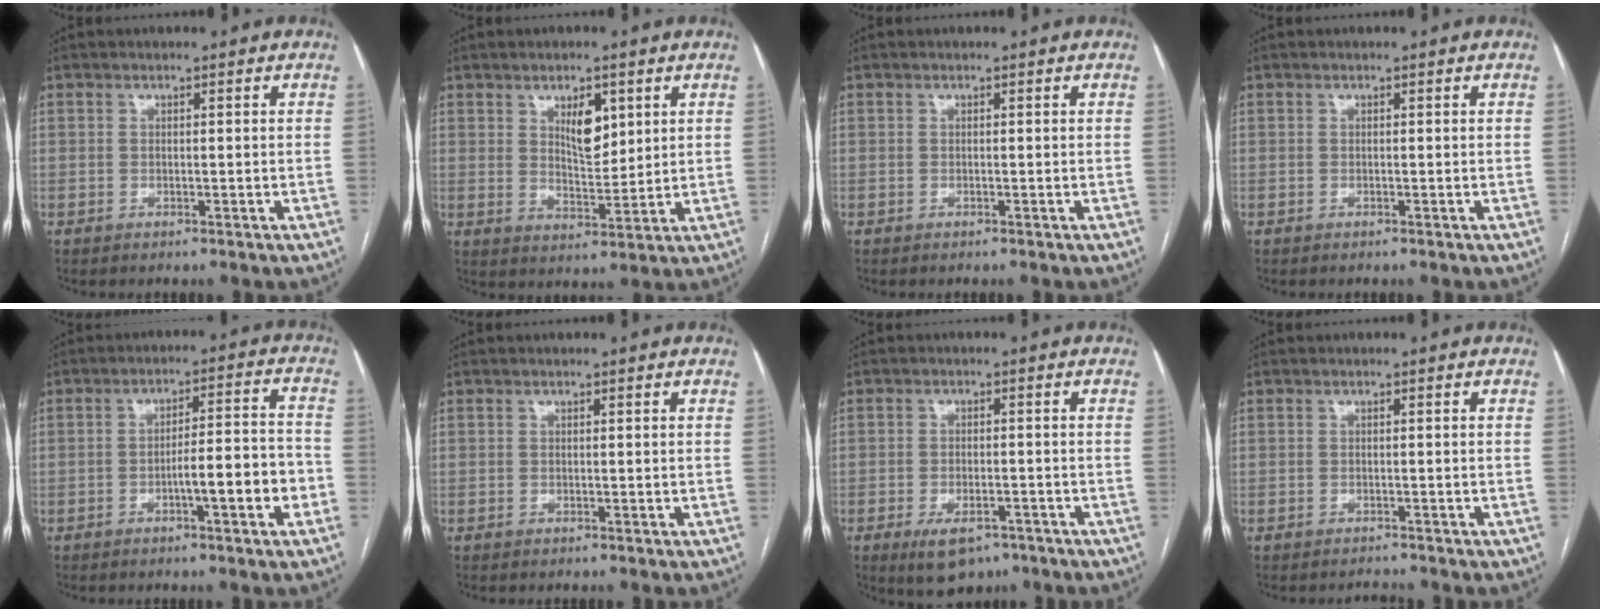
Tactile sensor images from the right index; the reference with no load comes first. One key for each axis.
{"total": 5.9, "fx": 2.6, "fy": 2.4, "fz": 4.7, "tx": -0.081, "ty": -0.003, "tz": 0.051}
{"total": 0.0}
{"total": 0.0}
{"total": 8.4, "fx": -3.2, "fy": 1.0, "fz": 7.8, "tx": -0.113, "ty": 0.019, "tz": -0.044}
{"total": 0.0}
{"total": 6.3, "fx": -3.9, "fy": 3.0, "fz": 3.9, "tx": -0.069, "ty": -0.008, "tz": -0.054}
{"total": 1.1, "fx": -1.1, "fy": 0.2, "fz": 0.0, "tx": -0.001, "ty": -0.004, "tz": -0.010}